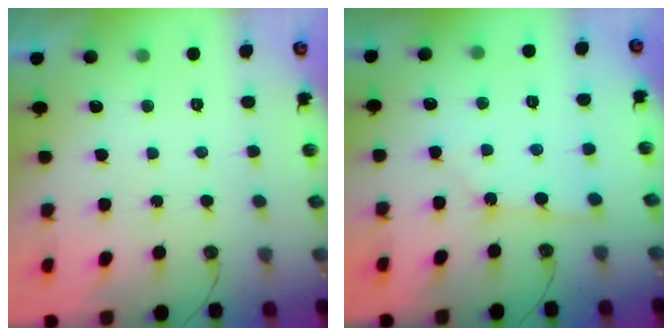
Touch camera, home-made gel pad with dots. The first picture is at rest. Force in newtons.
{"total": 2.0, "press": 2.0, "slide": 0.3}